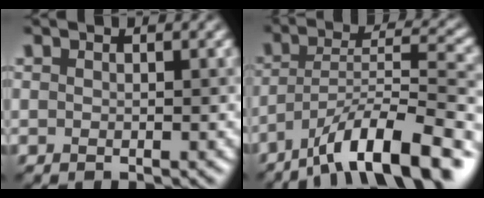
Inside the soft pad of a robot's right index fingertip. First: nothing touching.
{"total": 11.1, "force": [-7.4, 2.9, 7.8], "torque": [-0.122, 0.016, -0.133]}